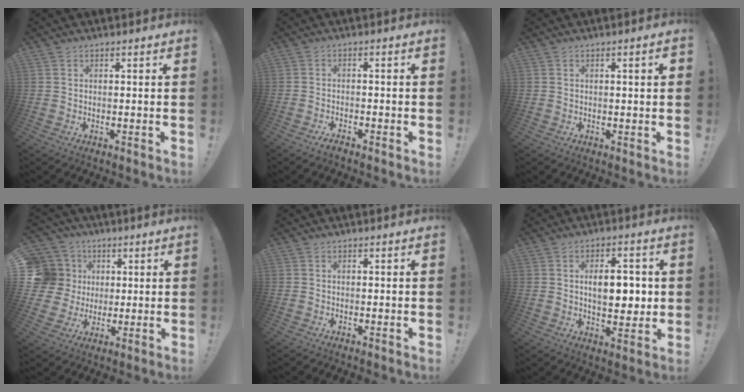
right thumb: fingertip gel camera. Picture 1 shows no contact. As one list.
[{"total": 2.5, "force": [-2.3, 0.2, 0.8], "torque": [-0.007, 0.007, -0.041]}, {"total": 2.2, "force": [0.6, -0.1, 2.1], "torque": [-0.030, -0.003, 0.007]}, {"total": 13.9, "force": [2.4, 12.6, 5.3], "torque": [-0.095, -0.002, 0.063]}, {"total": 0.0}, {"total": 9.0, "force": [0.8, 4.8, 7.6], "torque": [-0.101, 0.000, 0.009]}]